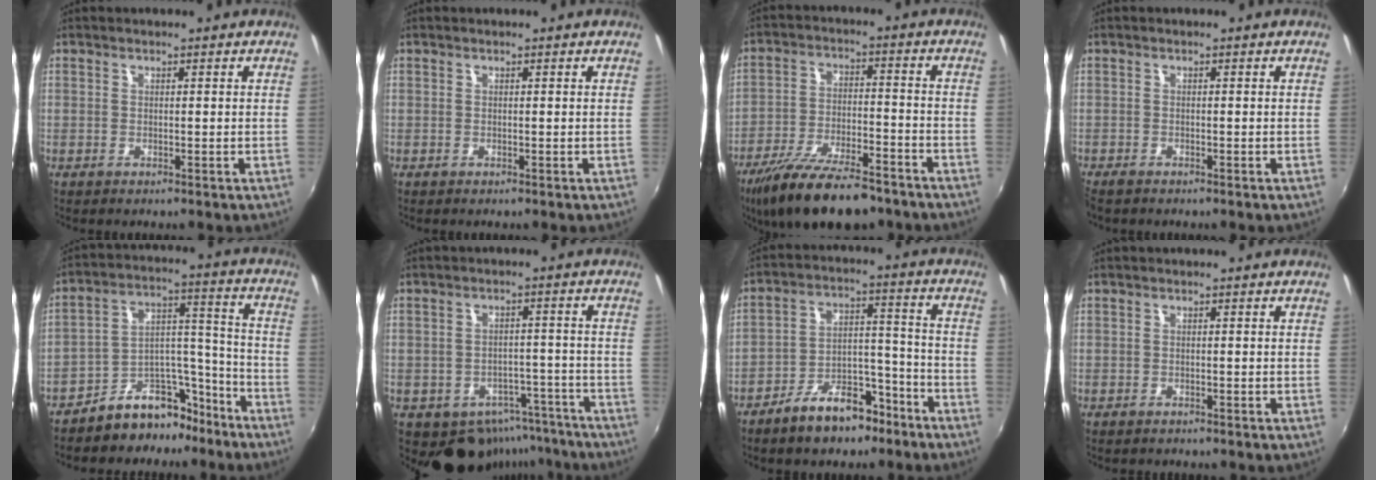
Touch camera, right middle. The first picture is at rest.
{"total": 0.0}
{"total": 17.3, "force": [-13.7, 4.4, 9.5], "torque": [-0.186, -0.036, -0.224]}
{"total": 1.5, "force": [-1.4, 0.5, 0.4], "torque": [-0.012, -0.008, -0.028]}
{"total": 11.0, "force": [-9.1, 5.2, 3.2], "torque": [-0.033, 0.066, -0.136]}
{"total": 11.4, "force": [-8.6, 6.8, 3.1], "torque": [-0.055, 0.015, -0.086]}
{"total": 10.7, "force": [-8.0, 4.5, 5.5], "torque": [-0.089, 0.033, -0.116]}
{"total": 0.9, "force": [-0.6, -0.6, -0.2], "torque": [0.002, -0.005, -0.011]}